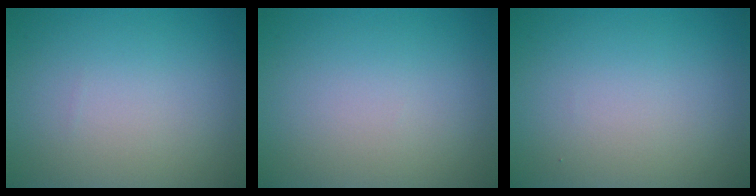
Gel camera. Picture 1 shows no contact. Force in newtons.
{"total": 0.0}
{"total": 0.0}